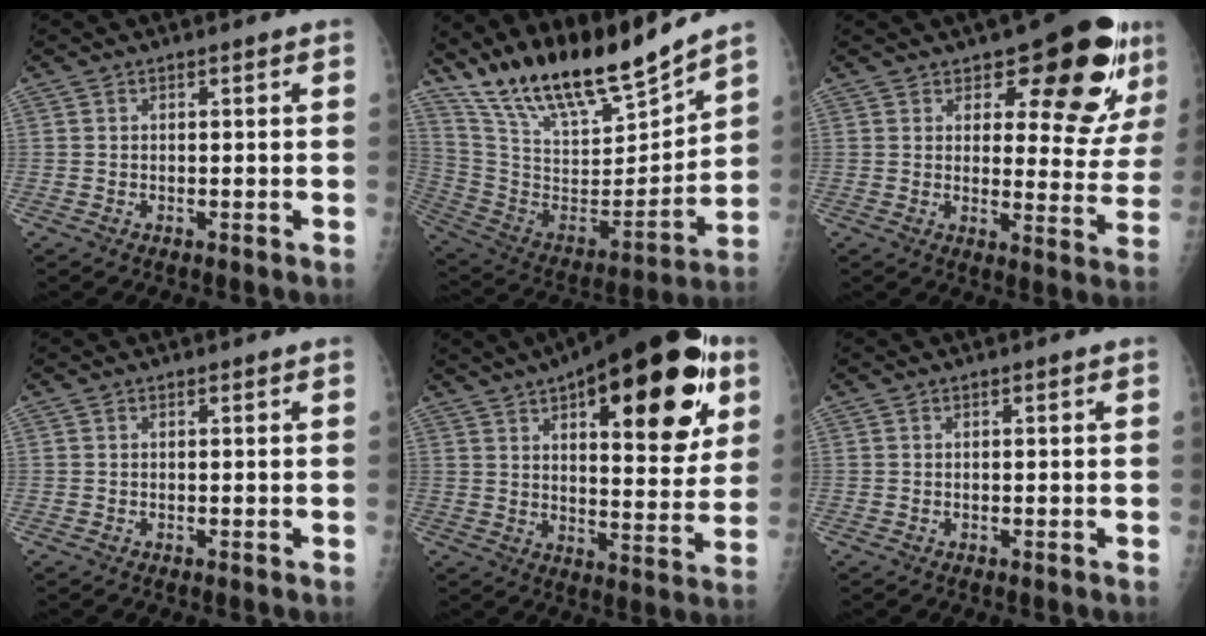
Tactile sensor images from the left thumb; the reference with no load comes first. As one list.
[{"total": 21.3, "force": [18.5, 4.2, 9.8], "torque": [-0.141, -0.102, 0.337]}, {"total": 16.0, "force": [9.1, 6.5, 11.4], "torque": [-0.098, -0.054, 0.118]}, {"total": 0.0}, {"total": 28.4, "force": [12.6, 11.0, 22.9], "torque": [-0.289, -0.015, 0.179]}, {"total": 0.0}]